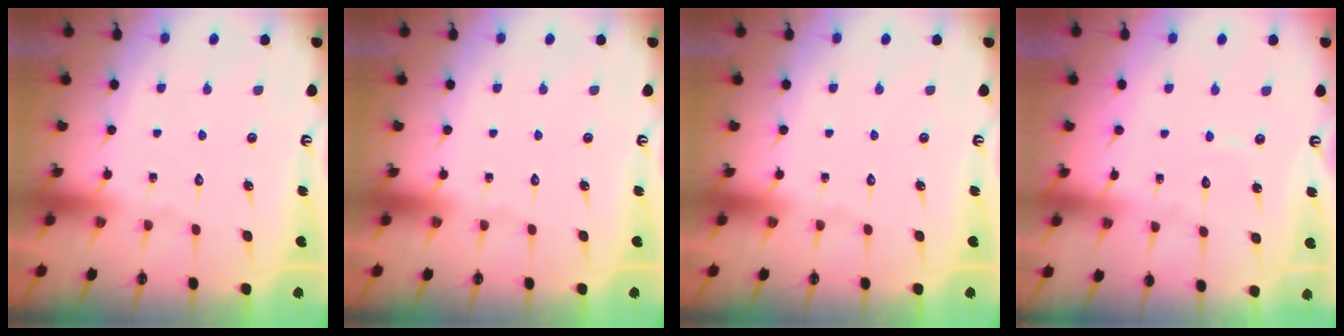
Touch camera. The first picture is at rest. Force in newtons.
{"total": 0.0}
{"total": 0.0}
{"total": 3.3, "press": 3.3, "slide": 0.4}